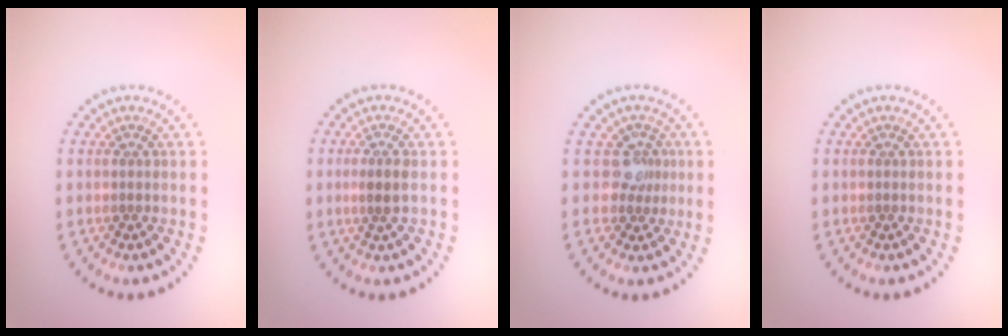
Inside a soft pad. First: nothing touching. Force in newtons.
{"total": 1.6, "press": 1.4, "slide": 0.8}
{"total": 2.1, "press": 1.5, "slide": 1.5}
{"total": 0.0}